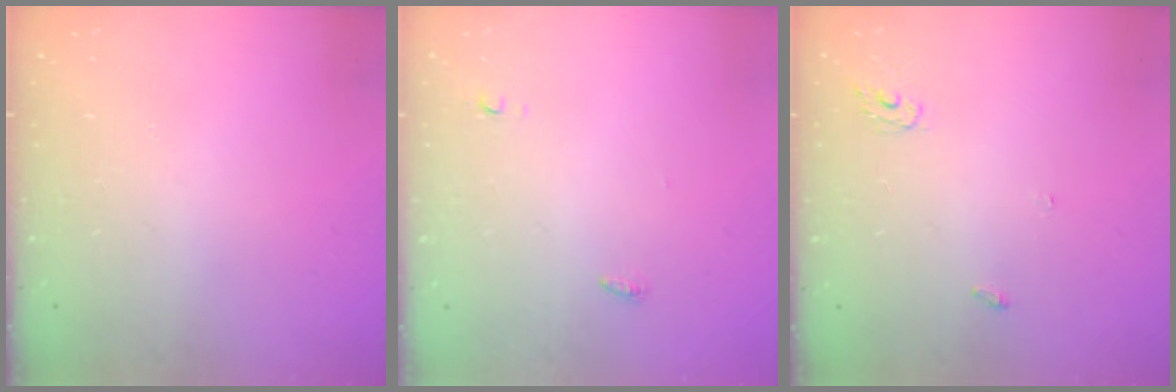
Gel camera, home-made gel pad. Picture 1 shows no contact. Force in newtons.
{"total": 7.3, "press": 3.8, "slide": 6.3}
{"total": 3.4, "press": 3.3, "slide": 0.3}